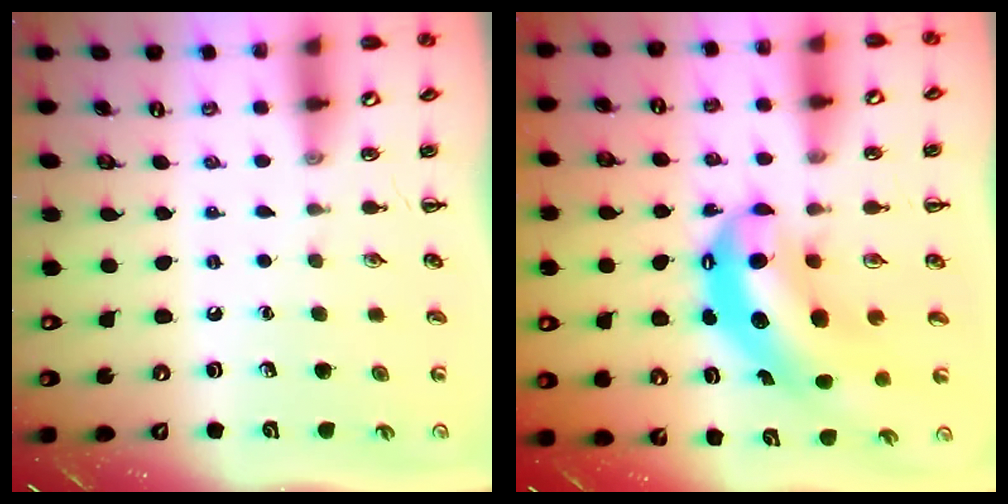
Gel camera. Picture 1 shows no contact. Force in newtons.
{"total": 8.9, "press": 8.6, "slide": 2.4}